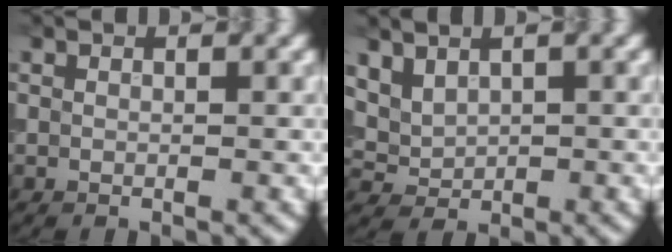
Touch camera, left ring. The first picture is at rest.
{"total": 1.9, "force": [0.9, 1.2, 1.1], "torque": [-0.025, 0.004, 0.030]}